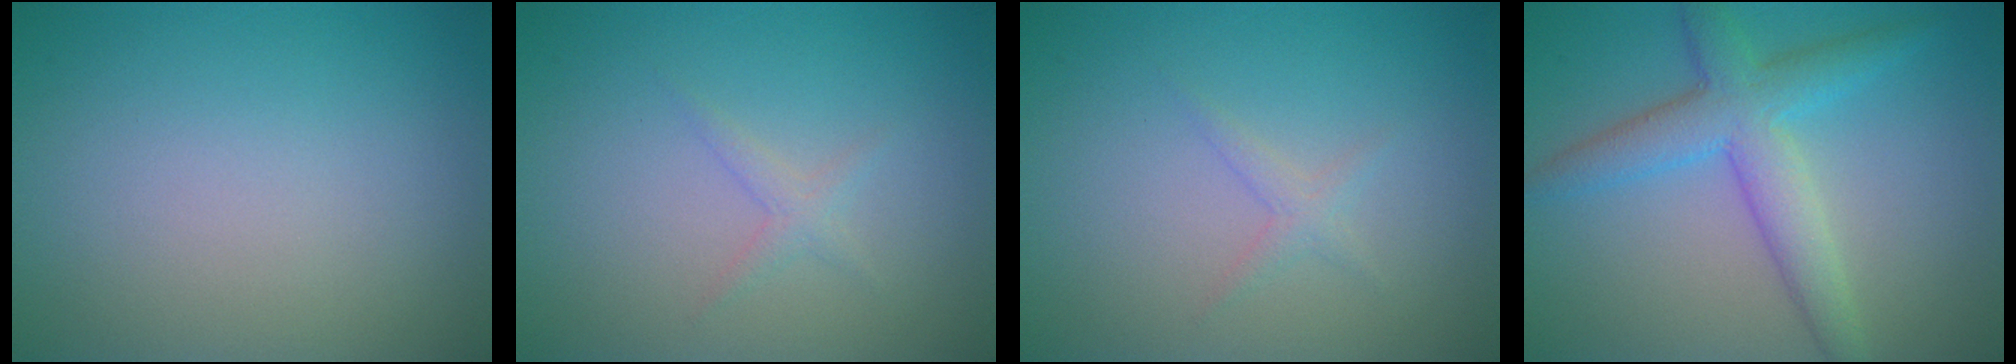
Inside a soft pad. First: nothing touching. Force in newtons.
{"total": 1.1, "press": 1.1, "slide": 0.1}
{"total": 1.1, "press": 1.1, "slide": 0.1}
{"total": 5.0, "press": 5.0, "slide": 0.1}